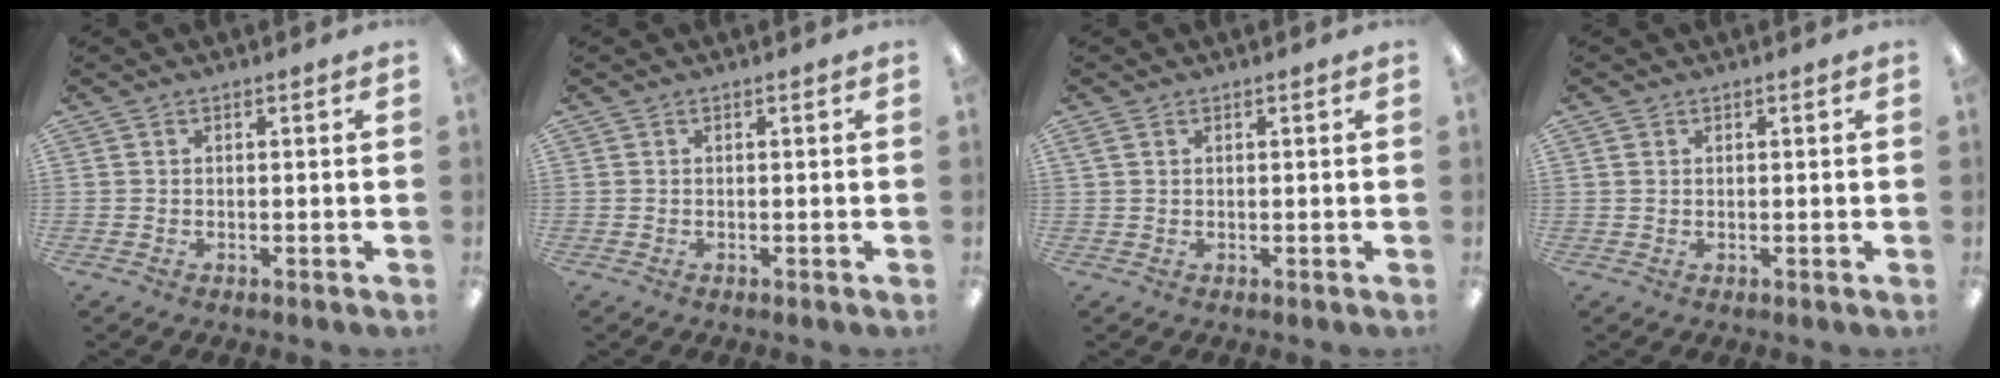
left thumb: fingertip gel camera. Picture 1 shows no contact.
{"total": 0.0}
{"total": 1.6, "force": [0.8, 1.0, 0.9], "torque": [-0.021, 0.003, 0.015]}
{"total": 1.1, "force": [0.5, 0.9, 0.4], "torque": [-0.010, 0.003, 0.010]}